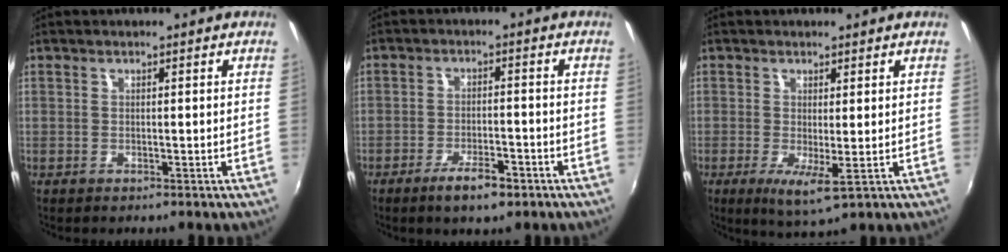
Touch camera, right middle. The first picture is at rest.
{"total": 6.0, "force": [-3.9, 1.8, 4.2], "torque": [-0.092, -0.005, -0.060]}
{"total": 4.7, "force": [-0.6, 0.7, 4.6], "torque": [-0.083, -0.016, -0.007]}